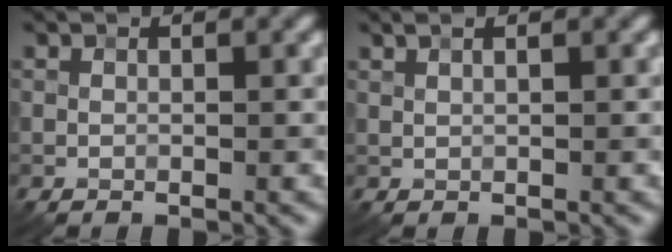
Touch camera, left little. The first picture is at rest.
{"total": 1.0, "force": [0.9, 0.1, 0.5], "torque": [-0.012, 0.000, 0.016]}